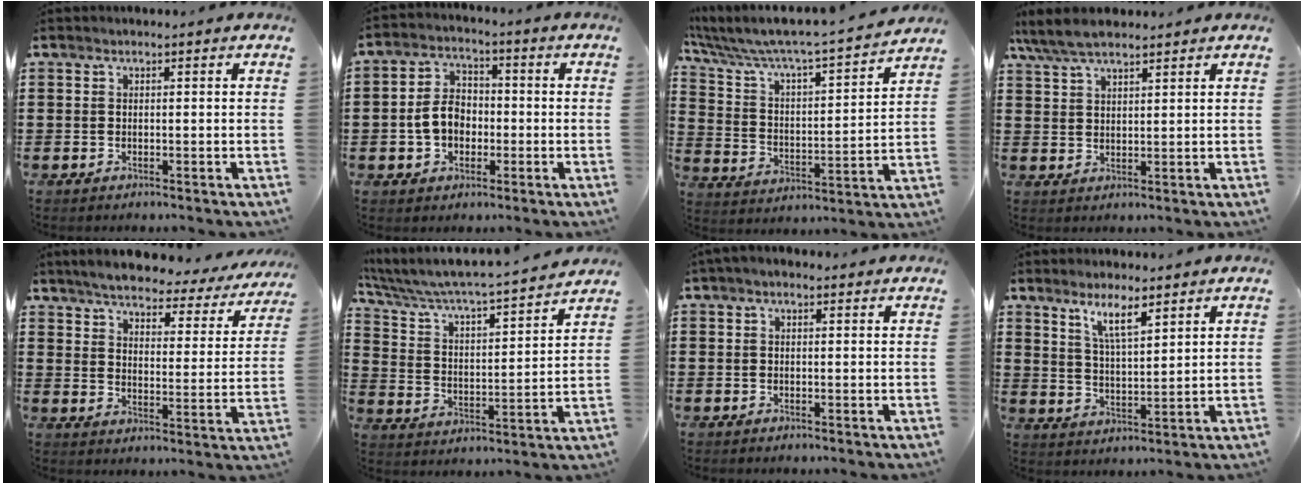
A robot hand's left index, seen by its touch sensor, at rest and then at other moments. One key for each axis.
{"total": 6.1, "fx": -1.2, "fy": 4.6, "fz": 3.9, "tx": -0.093, "ty": 0.007, "tz": -0.027}
{"total": 5.2, "fx": 4.9, "fy": 0.4, "fz": 1.8, "tx": -0.063, "ty": -0.048, "tz": 0.073}
{"total": 5.6, "fx": 4.6, "fy": 1.6, "fz": 2.9, "tx": -0.068, "ty": -0.004, "tz": 0.086}
{"total": 4.6, "fx": 4.3, "fy": 0.5, "fz": 1.5, "tx": -0.053, "ty": -0.031, "tz": 0.070}
{"total": 4.5, "fx": 4.3, "fy": 0.2, "fz": 1.4, "tx": -0.053, "ty": -0.042, "tz": 0.062}
{"total": 1.2, "fx": 0.4, "fy": 0.8, "fz": 0.8, "tx": -0.017, "ty": 0.007, "tz": 0.006}
{"total": 6.2, "fx": 4.5, "fy": 1.3, "fz": 4.1, "tx": -0.084, "ty": -0.008, "tz": 0.076}